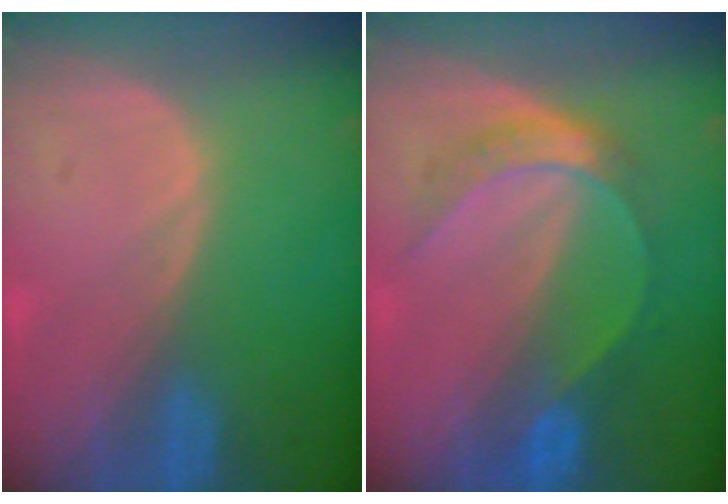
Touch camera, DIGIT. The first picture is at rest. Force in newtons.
{"total": 5.6, "press": 5.6, "slide": 0.2}